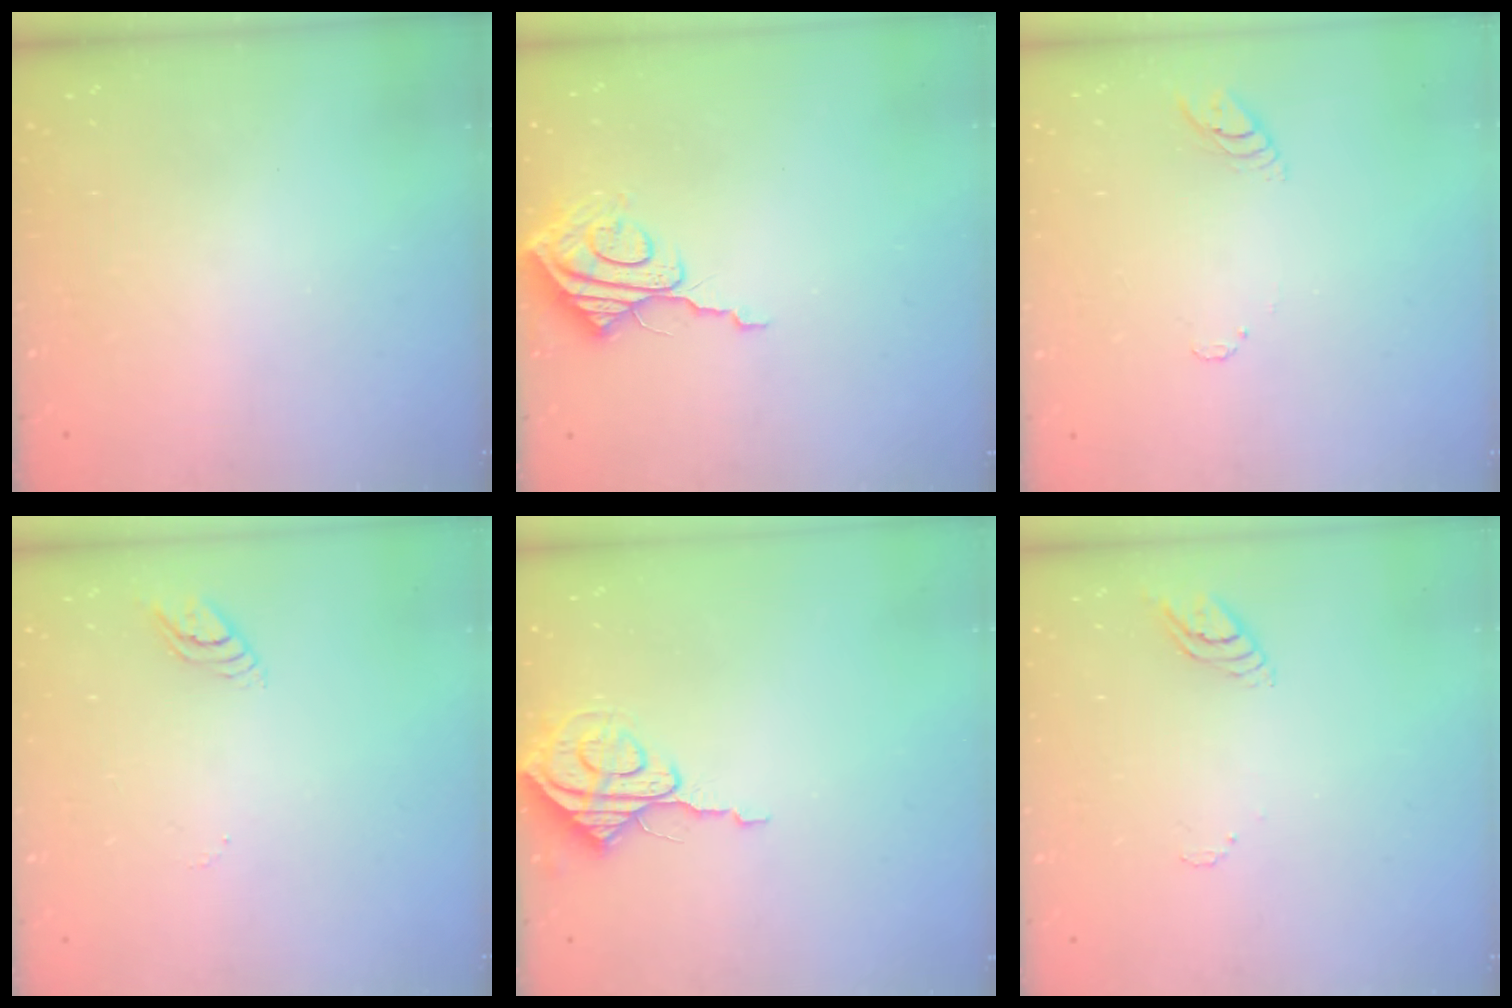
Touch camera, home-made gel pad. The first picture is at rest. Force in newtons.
{"total": 9.3, "press": 9.3, "slide": 0.9}
{"total": 3.9, "press": 3.9, "slide": 0.2}
{"total": 3.8, "press": 3.8, "slide": 0.6}
{"total": 7.6, "press": 7.5, "slide": 0.5}
{"total": 4.8, "press": 4.8, "slide": 0.4}